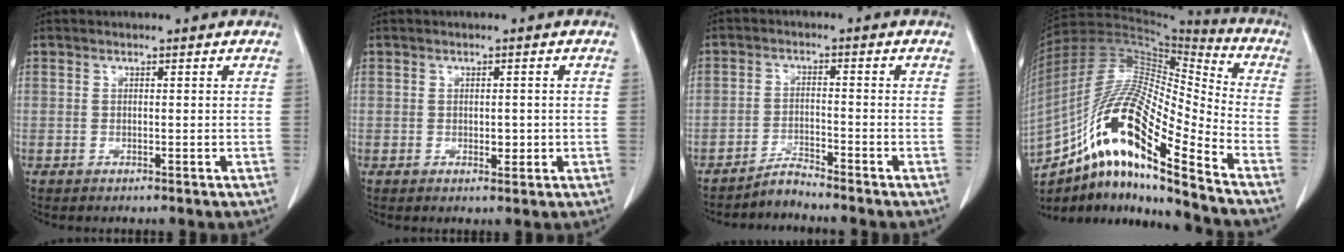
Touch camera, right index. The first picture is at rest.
{"total": 1.7, "force": [-0.2, 1.0, 1.4], "torque": [-0.017, 0.000, 0.005]}
{"total": 2.6, "force": [-2.6, -0.2, -0.2], "torque": [0.008, -0.012, -0.048]}
{"total": 21.8, "force": [-13.6, 2.4, 16.8], "torque": [-0.339, -0.007, -0.246]}